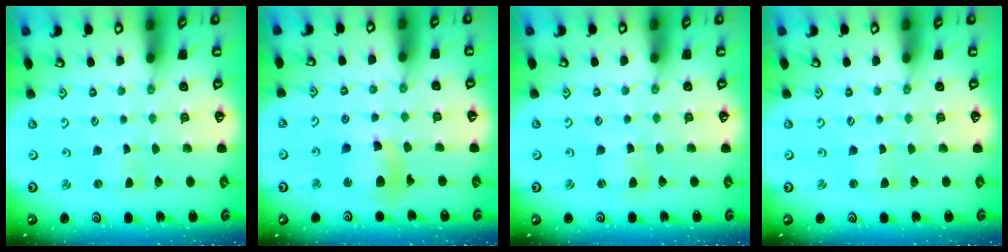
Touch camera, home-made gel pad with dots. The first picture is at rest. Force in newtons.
{"total": 12.2, "press": 12.1, "slide": 1.4}
{"total": 1.9, "press": 1.9, "slide": 0.3}
{"total": 0.5, "press": 0.5, "slide": 0.1}